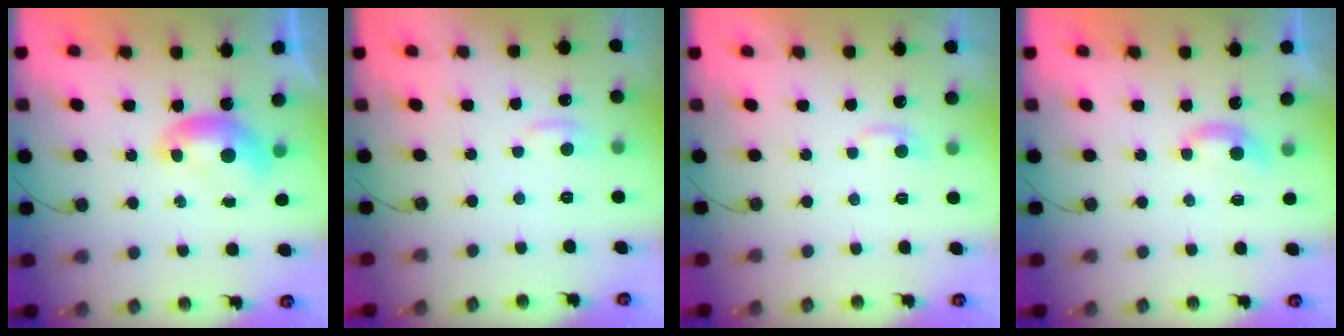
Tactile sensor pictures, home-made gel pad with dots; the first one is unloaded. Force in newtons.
{"total": 1.0, "press": 0.4, "slide": 0.9}
{"total": 2.2, "press": 2.1, "slide": 0.5}
{"total": 1.9, "press": 1.9, "slide": 0.5}